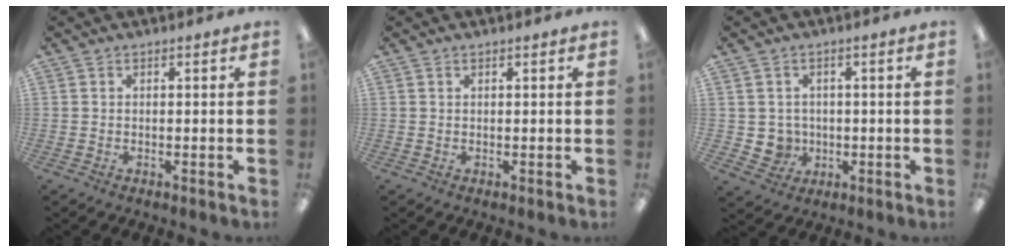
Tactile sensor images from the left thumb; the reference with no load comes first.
{"total": 0.6, "force": [0.4, 0.2, 0.4], "torque": [-0.008, 0.001, 0.008]}
{"total": 4.1, "force": [0.2, 4.0, 0.8], "torque": [-0.016, 0.005, 0.008]}